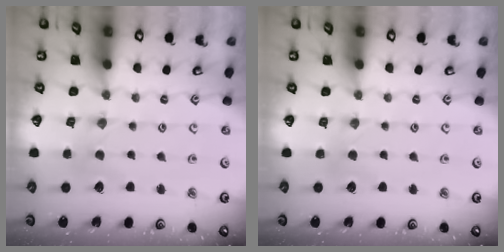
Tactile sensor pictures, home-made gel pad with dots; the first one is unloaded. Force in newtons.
{"total": 3.2, "press": 3.2, "slide": 0.5}